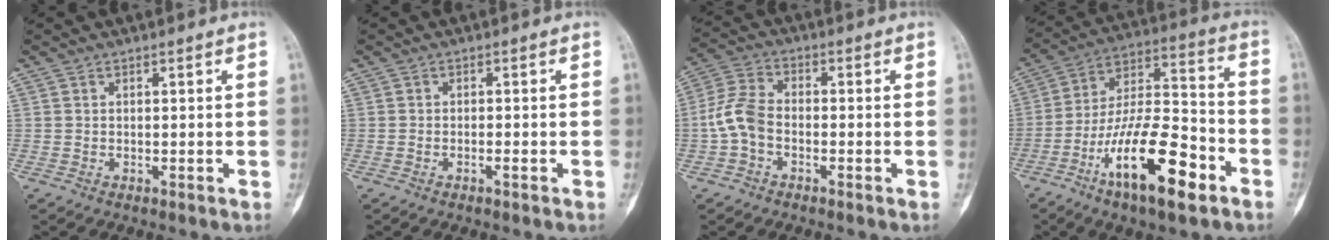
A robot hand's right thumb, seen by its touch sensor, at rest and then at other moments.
{"total": 1.1, "force": [-0.6, 0.2, 0.9], "torque": [-0.019, 0.006, -0.009]}
{"total": 7.0, "force": [-1.8, 4.6, 5.0], "torque": [-0.104, 0.024, -0.049]}
{"total": 19.9, "force": [-9.6, 6.7, 16.1], "torque": [-0.282, 0.062, -0.163]}